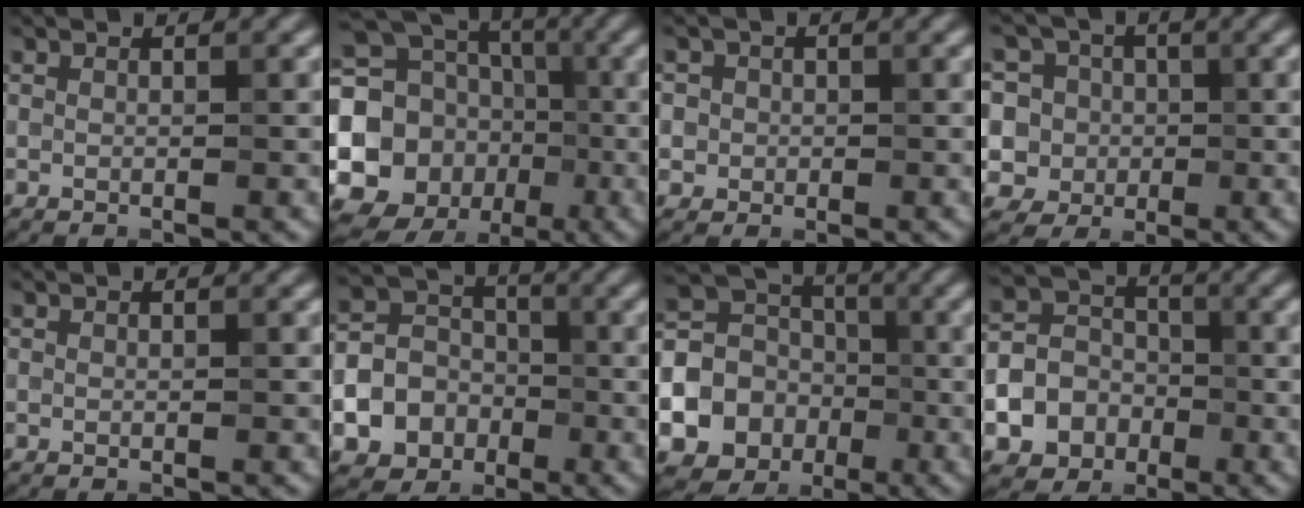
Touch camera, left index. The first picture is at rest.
{"total": 18.0, "force": [-1.9, 16.3, 7.3], "torque": [-0.173, 0.000, -0.059]}
{"total": 2.8, "force": [0.4, 2.7, 0.7], "torque": [0.011, 0.012, -0.004]}
{"total": 10.3, "force": [3.5, 8.8, 4.1], "torque": [-0.093, 0.043, 0.031]}
{"total": 0.0}
{"total": 9.6, "force": [-3.6, 8.5, 2.8], "torque": [-0.053, -0.023, -0.077]}
{"total": 15.6, "force": [-4.0, 14.4, 4.5], "torque": [-0.122, -0.016, -0.093]}
{"total": 8.3, "force": [-3.2, 7.3, 2.5], "torque": [-0.039, -0.013, -0.069]}